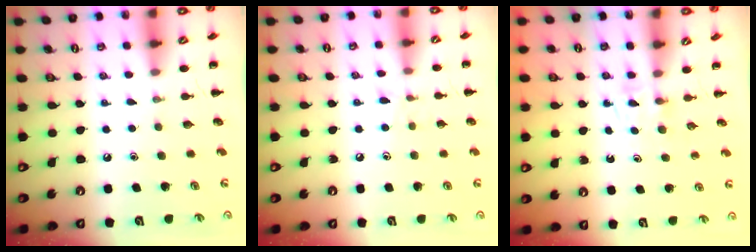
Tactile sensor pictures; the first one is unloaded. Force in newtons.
{"total": 6.0, "press": 5.5, "slide": 2.3}
{"total": 2.5, "press": 2.2, "slide": 1.1}